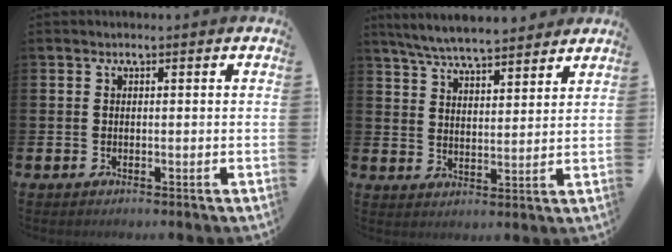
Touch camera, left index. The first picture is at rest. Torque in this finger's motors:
{"motor_torque": [1.06, -1.08, 0.56, 0.21]}